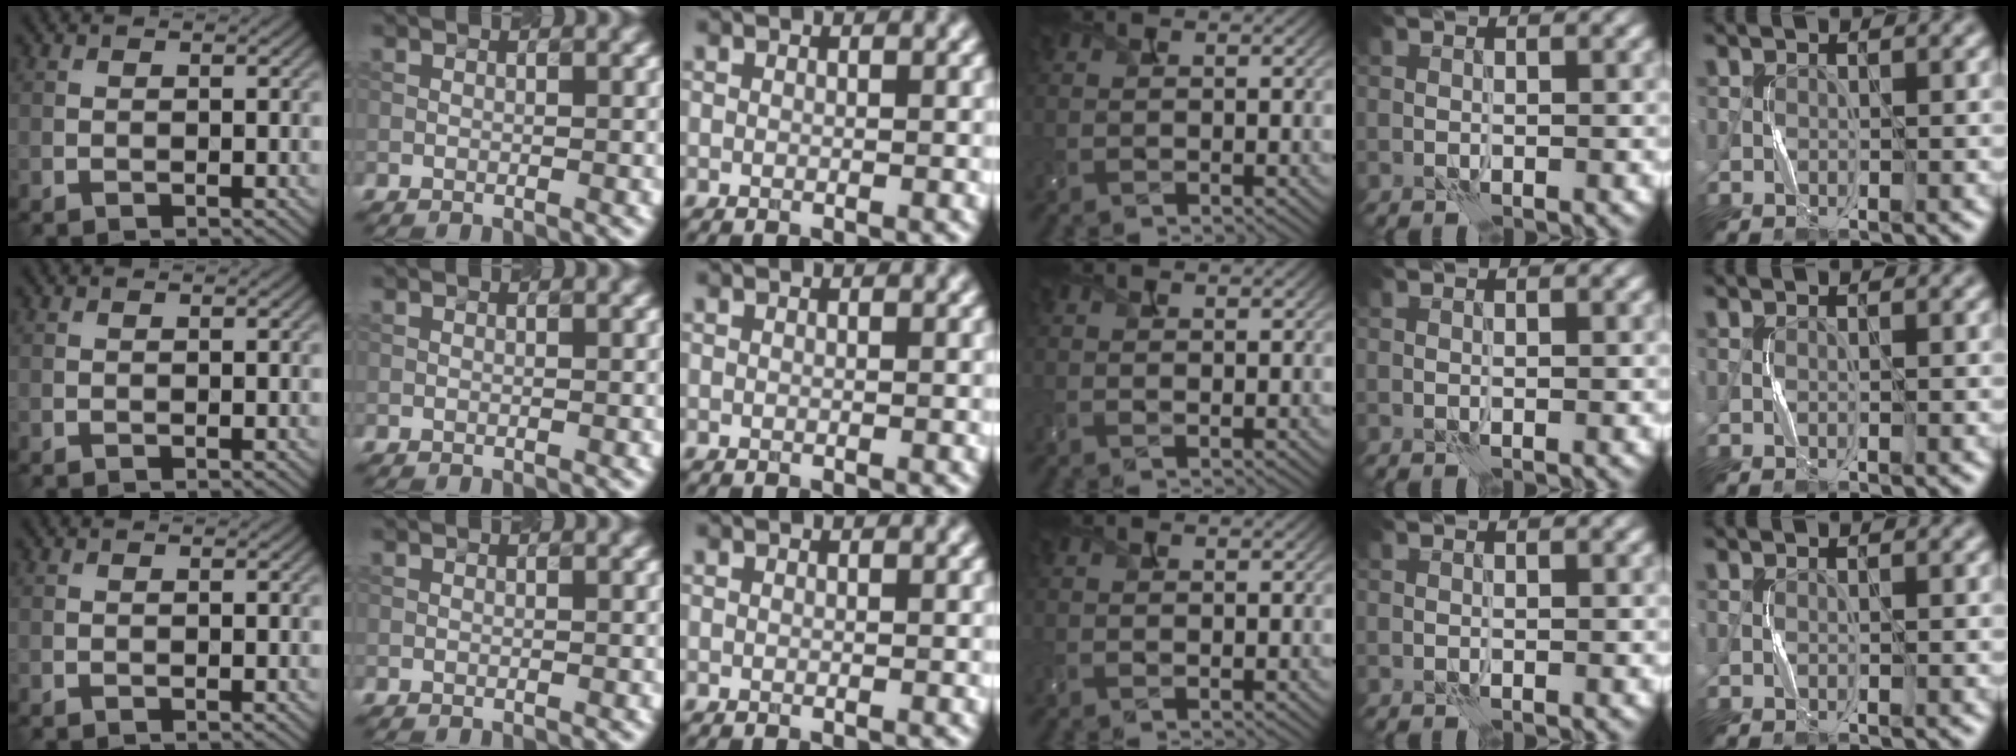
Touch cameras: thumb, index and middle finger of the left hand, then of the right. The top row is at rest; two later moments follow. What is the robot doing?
{"motion": "squeeze", "object": "bubble wrap"}